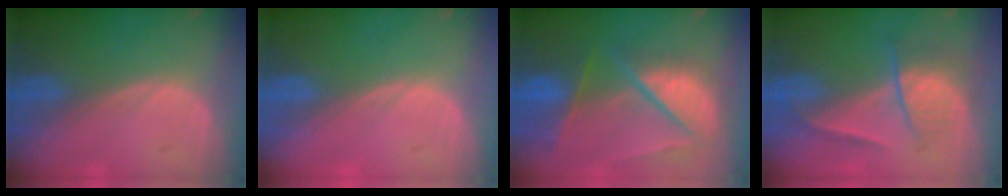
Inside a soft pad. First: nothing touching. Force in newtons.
{"total": 0.0}
{"total": 10.4, "press": 8.6, "slide": 5.8}
{"total": 6.7, "press": 5.8, "slide": 3.5}